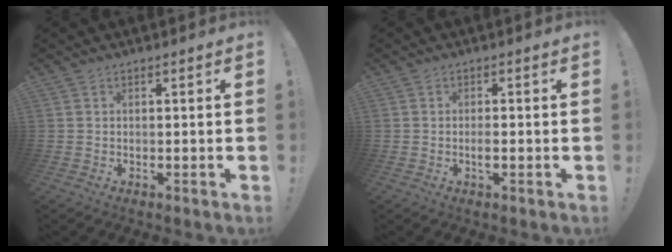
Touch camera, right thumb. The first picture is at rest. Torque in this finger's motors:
{"motor_torque": [-0.17, -0.36, -0.11, -0.20, -0.01]}